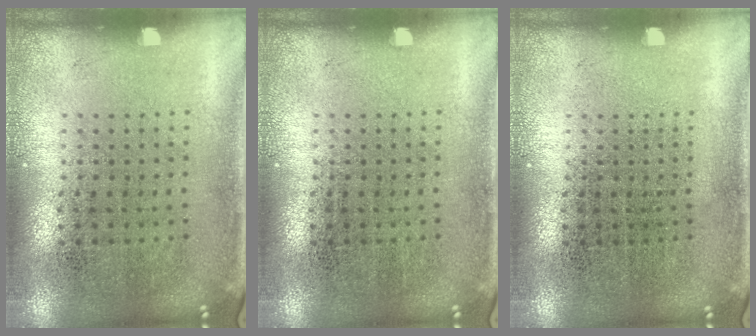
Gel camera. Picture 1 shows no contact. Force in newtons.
{"total": 0.0}
{"total": 0.0}